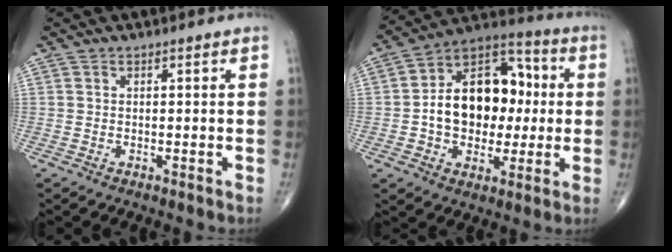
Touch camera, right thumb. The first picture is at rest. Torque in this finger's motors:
{"motor_torque": [2.19, 2.81, 1.35, -0.22, 0.15]}